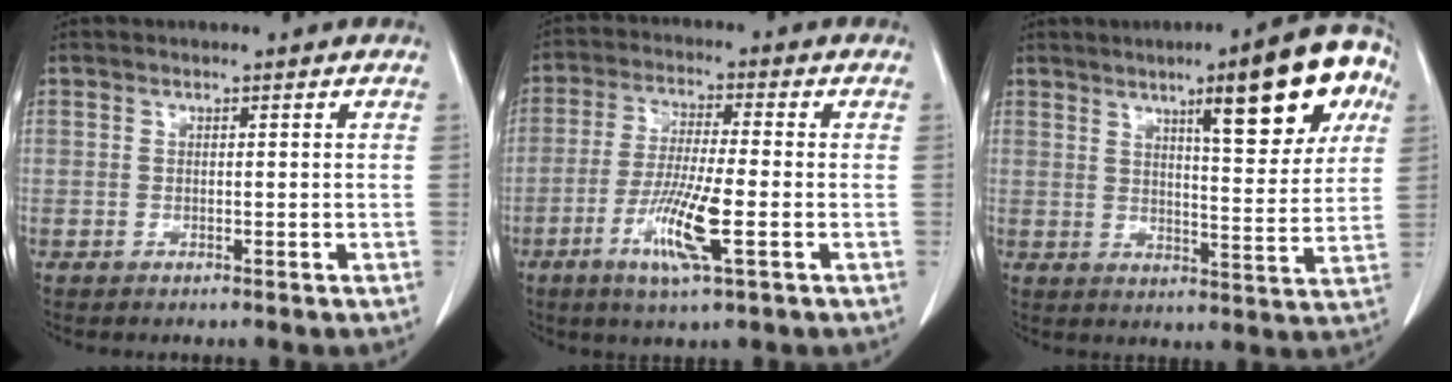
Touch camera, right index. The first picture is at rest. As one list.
[{"total": 9.5, "force": [-3.4, 0.5, 8.9], "torque": [-0.172, -0.014, -0.065]}, {"total": 15.7, "force": [7.7, 2.7, 13.4], "torque": [-0.163, 0.009, 0.098]}]